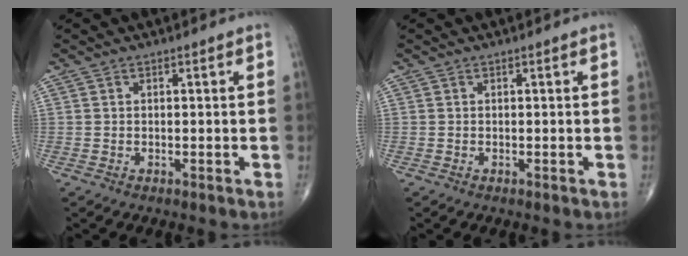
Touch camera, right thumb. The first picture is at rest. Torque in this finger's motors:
{"motor_torque": [0.07, 0.02, 0.32, 0.16, -0.01]}